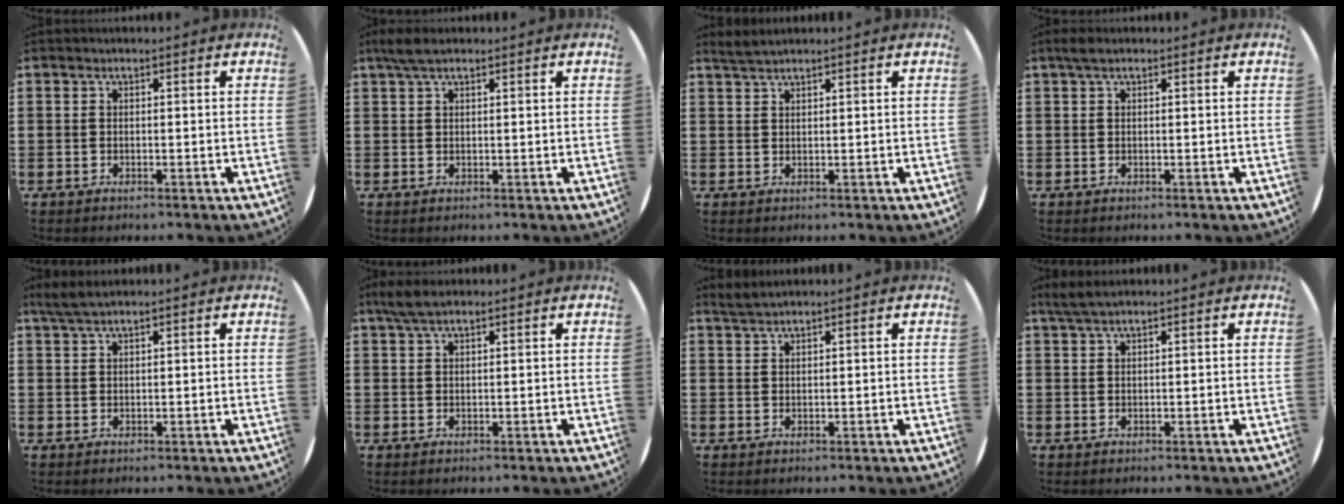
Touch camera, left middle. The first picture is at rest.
{"total": 2.7, "force": [1.8, 0.7, 1.8], "torque": [-0.039, 0.005, 0.032]}
{"total": 1.7, "force": [1.6, -0.1, 0.5], "torque": [-0.011, 0.001, 0.031]}
{"total": 1.2, "force": [0.7, 0.4, 0.8], "torque": [-0.018, 0.004, 0.012]}
{"total": 2.3, "force": [1.9, 0.2, 1.4], "torque": [-0.029, 0.004, 0.034]}
{"total": 3.1, "force": [2.1, 0.8, 2.1], "torque": [-0.045, 0.005, 0.039]}
{"total": 1.6, "force": [1.6, -0.1, 0.4], "torque": [-0.010, 0.001, 0.030]}
{"total": 2.1, "force": [1.7, 0.1, 1.3], "torque": [-0.027, 0.003, 0.030]}